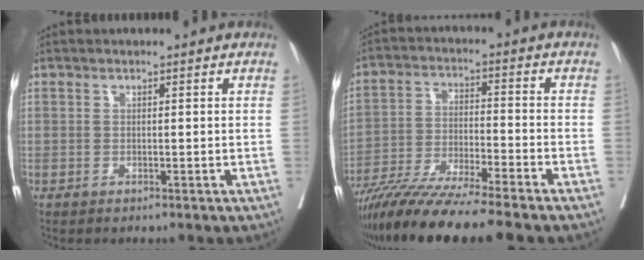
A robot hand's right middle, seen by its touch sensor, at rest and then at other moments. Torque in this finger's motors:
{"motor_torque": [1.16, -0.98, 0.86, 0.21]}